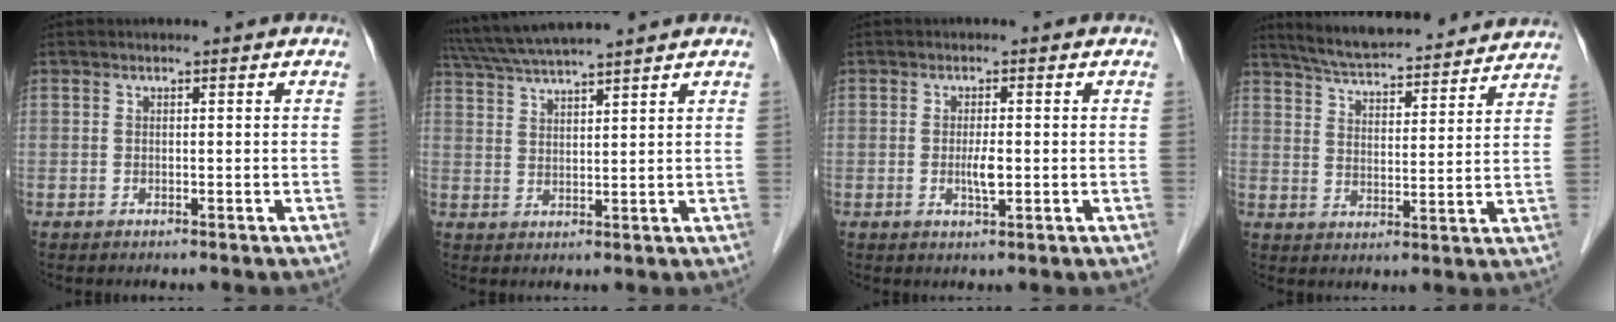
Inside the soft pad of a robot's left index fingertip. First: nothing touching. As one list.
[{"total": 9.3, "force": [8.4, -0.9, 4.0], "torque": [-0.076, 0.031, 0.141]}, {"total": 2.5, "force": [-0.3, 0.5, 2.4], "torque": [-0.049, -0.002, -0.005]}, {"total": 18.9, "force": [17.5, 2.8, 6.5], "torque": [-0.101, 0.024, 0.245]}]